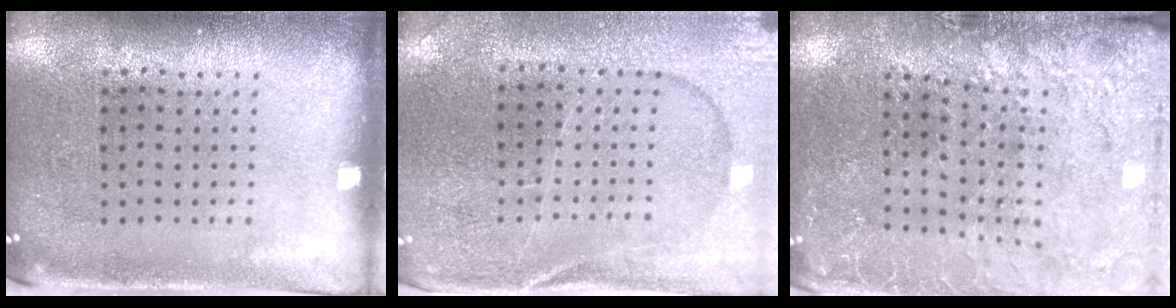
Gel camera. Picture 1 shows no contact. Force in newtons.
{"total": 1.3, "press": 1.2, "slide": 0.3}
{"total": 2.9, "press": 2.9, "slide": 0.3}